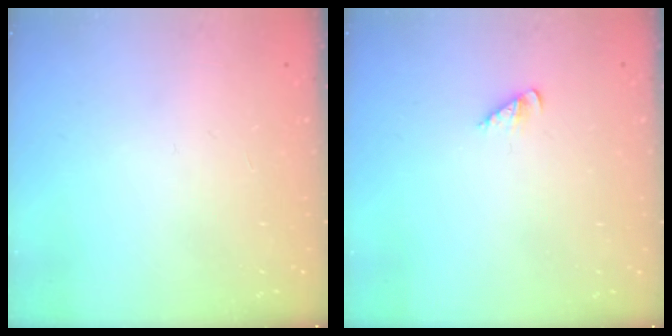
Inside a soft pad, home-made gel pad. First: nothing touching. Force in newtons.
{"total": 1.5, "press": 1.5, "slide": 0.3}